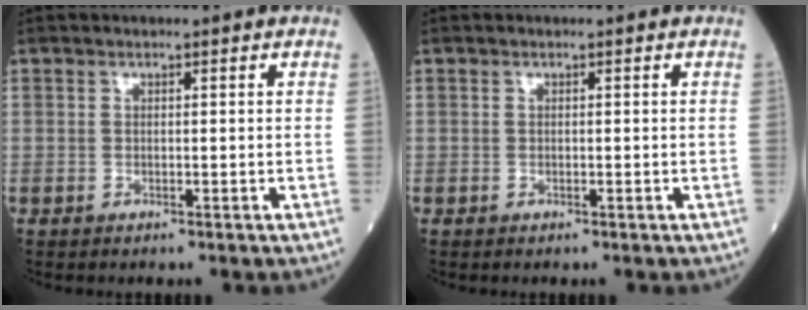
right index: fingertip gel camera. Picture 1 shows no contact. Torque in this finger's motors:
{"motor_torque": [0.08, 0.13, 0.04, 0.01]}